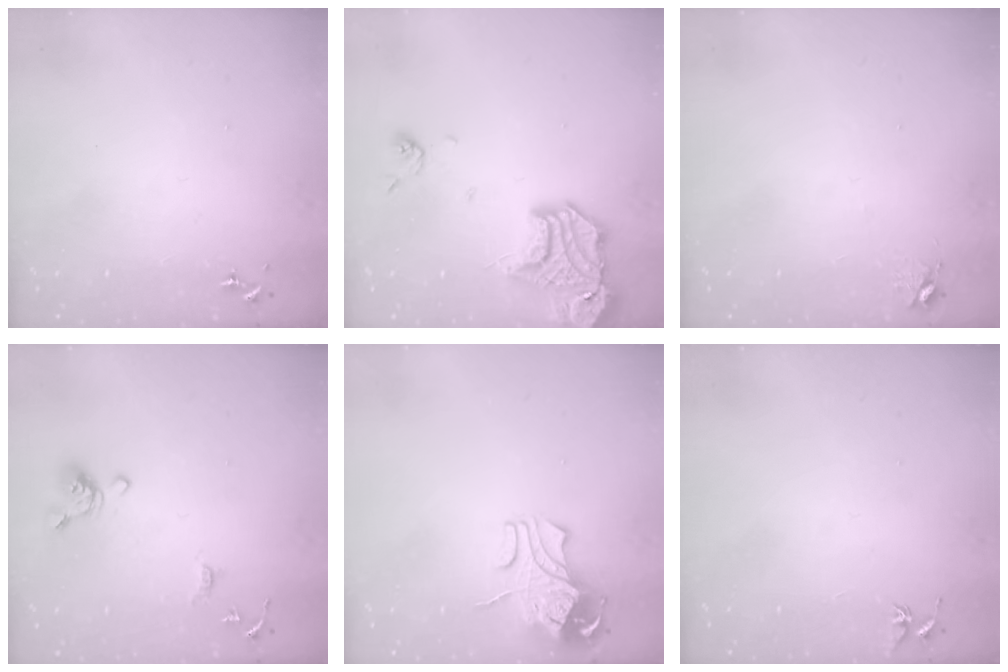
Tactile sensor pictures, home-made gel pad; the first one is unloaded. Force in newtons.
{"total": 18.4, "press": 18.3, "slide": 2.2}
{"total": 4.7, "press": 4.7, "slide": 0.6}
{"total": 11.3, "press": 11.2, "slide": 1.3}
{"total": 9.3, "press": 9.3, "slide": 1.2}
{"total": 3.7, "press": 3.7, "slide": 0.4}